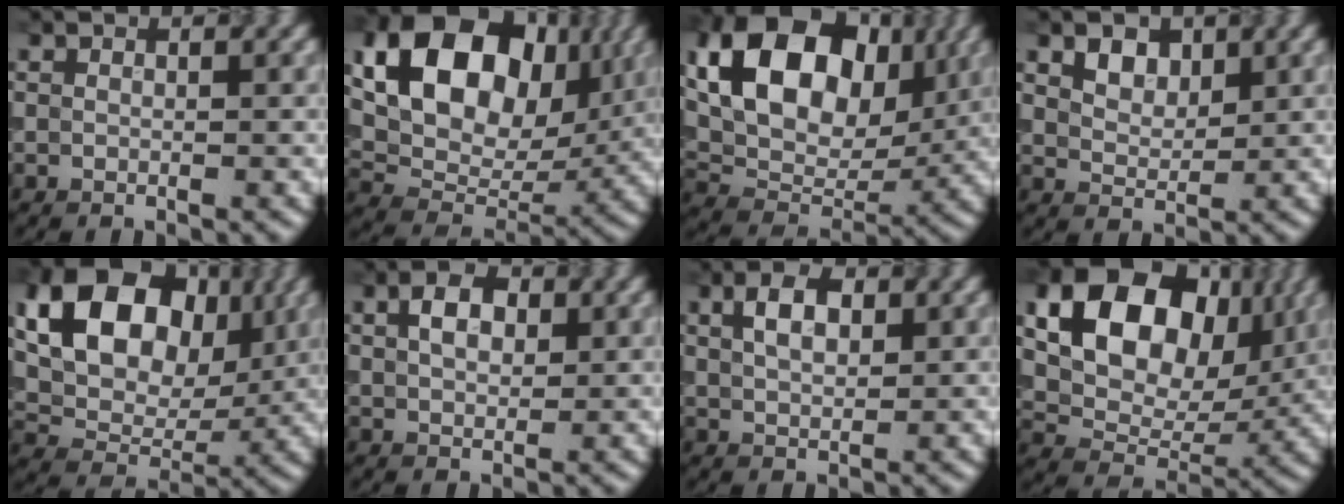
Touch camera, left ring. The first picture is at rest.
{"total": 14.6, "force": [4.9, 9.9, 9.5], "torque": [-0.164, 0.012, 0.090]}
{"total": 12.5, "force": [3.8, 8.4, 8.4], "torque": [-0.139, 0.006, 0.060]}
{"total": 2.5, "force": [1.4, 1.6, 1.3], "torque": [-0.023, -0.006, 0.025]}
{"total": 12.9, "force": [4.2, 8.8, 8.4], "torque": [-0.145, 0.010, 0.067]}
{"total": 3.2, "force": [1.0, 2.1, 2.3], "torque": [-0.044, 0.006, 0.016]}
{"total": 3.4, "force": [1.3, 1.9, 2.5], "torque": [-0.050, 0.007, 0.023]}
{"total": 14.8, "force": [5.2, 10.0, 9.5], "torque": [-0.159, 0.021, 0.091]}